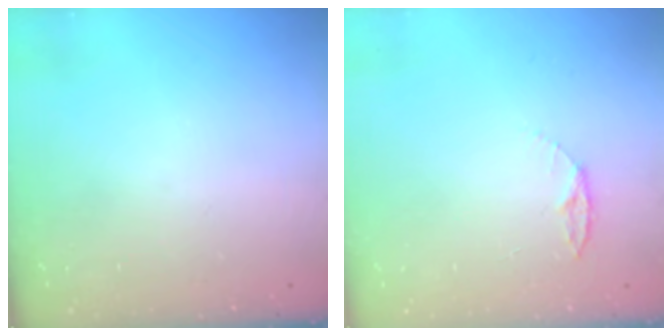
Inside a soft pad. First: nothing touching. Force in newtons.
{"total": 4.4, "press": 4.4, "slide": 0.5}